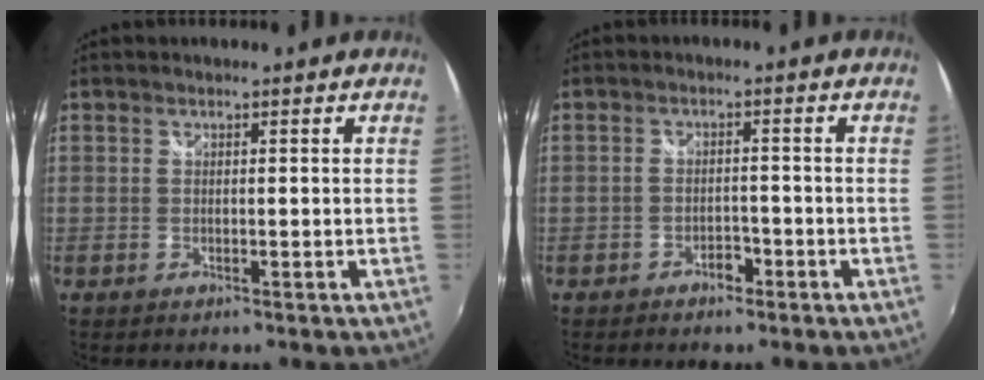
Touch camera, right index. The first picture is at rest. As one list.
[{"total": 2.4, "force": [-1.7, 1.4, 0.9], "torque": [-0.018, 0.002, -0.026]}]